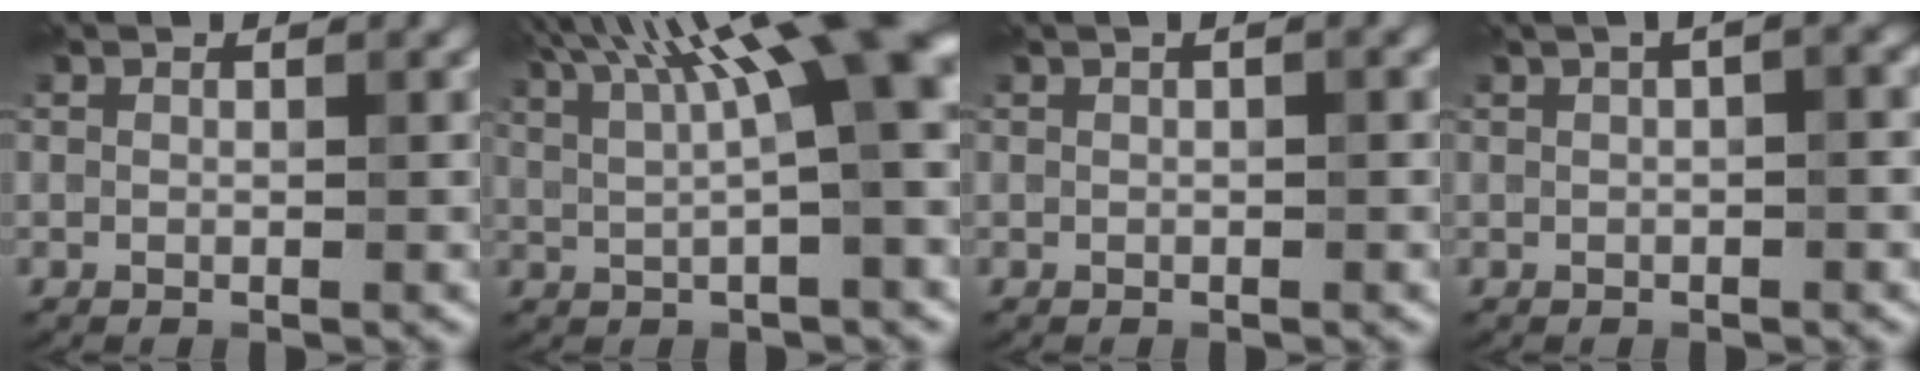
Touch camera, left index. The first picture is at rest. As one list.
[{"total": 12.3, "force": [4.9, 3.1, 10.8], "torque": [-0.143, 0.023, 0.077]}, {"total": 1.4, "force": [0.5, 0.4, 1.2], "torque": [-0.021, 0.002, 0.001]}, {"total": 3.2, "force": [1.1, 1.1, 2.8], "torque": [-0.029, 0.014, 0.003]}]